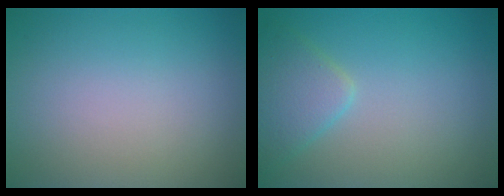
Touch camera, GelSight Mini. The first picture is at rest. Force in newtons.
{"total": 2.9, "press": 2.9, "slide": 0.0}